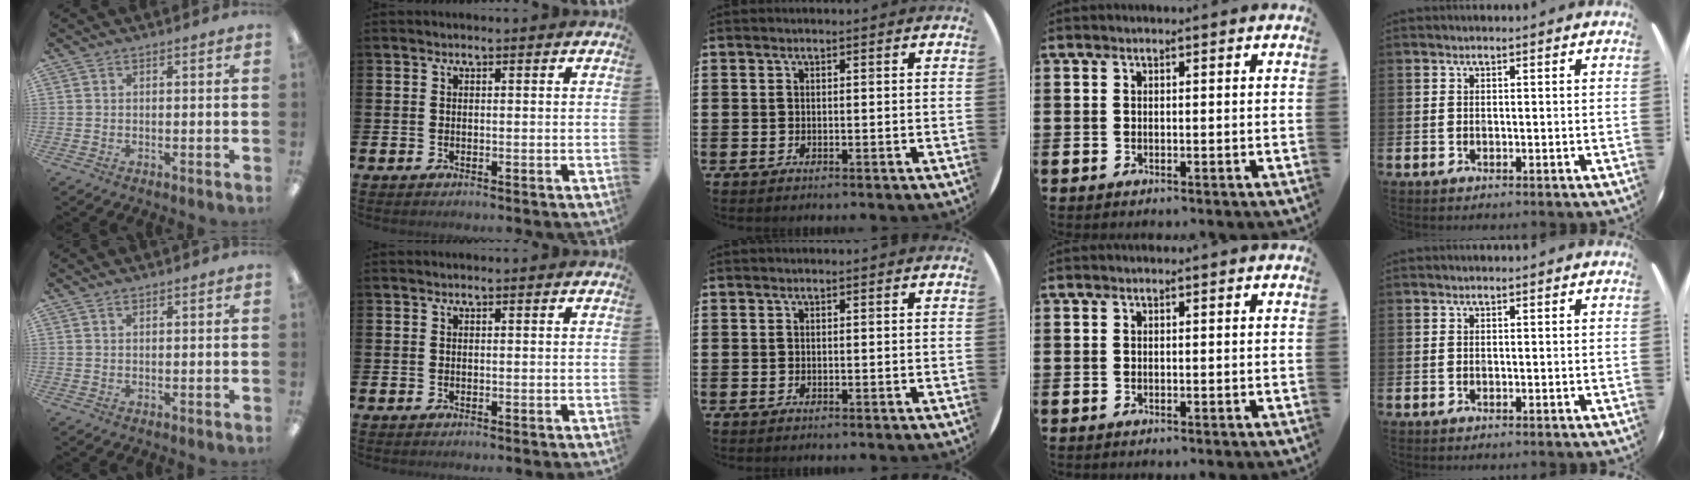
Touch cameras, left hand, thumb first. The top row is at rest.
{"thumb": {"total": 0.9, "force": [0.7, 0.3, 0.5], "torque": [-0.011, 0.002, 0.012]}}